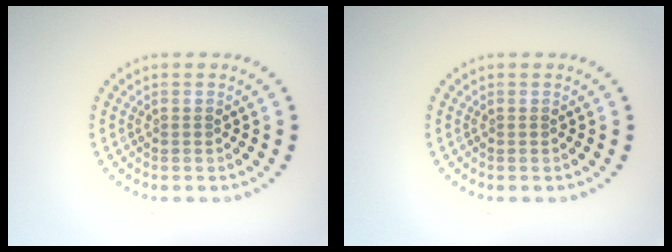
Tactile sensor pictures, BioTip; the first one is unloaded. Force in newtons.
{"total": 0.0}